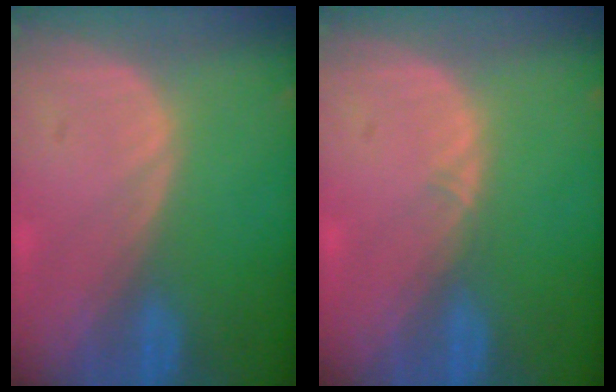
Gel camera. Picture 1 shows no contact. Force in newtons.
{"total": 0.6, "press": 0.5, "slide": 0.4}